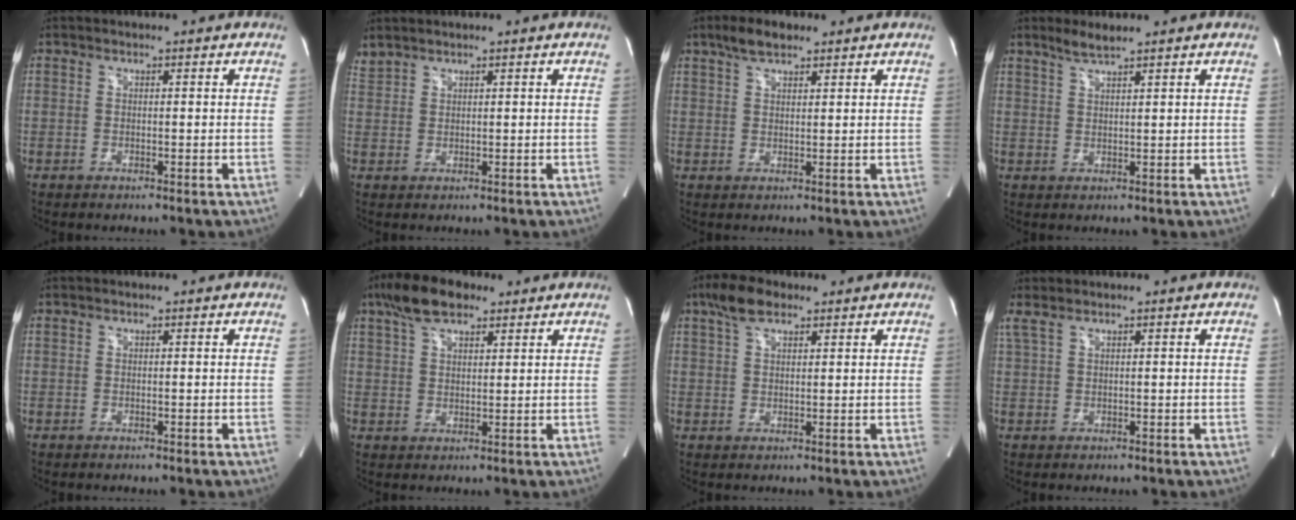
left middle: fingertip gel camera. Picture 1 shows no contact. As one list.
[{"total": 1.7, "force": [1.7, 0.1, 0.2], "torque": [-0.015, 0.015, 0.043]}, {"total": 4.6, "force": [3.4, 1.6, 2.7], "torque": [-0.061, 0.012, 0.062]}, {"total": 2.9, "force": [2.4, -0.1, 1.5], "torque": [-0.039, 0.002, 0.050]}, {"total": 0.0}, {"total": 8.3, "force": [5.6, 3.4, 5.1], "torque": [-0.103, 0.021, 0.102]}, {"total": 5.5, "force": [3.7, 2.2, 3.4], "torque": [-0.076, 0.017, 0.071]}, {"total": 1.8, "force": [1.5, 0.1, 0.9], "torque": [-0.036, 0.020, 0.040]}]